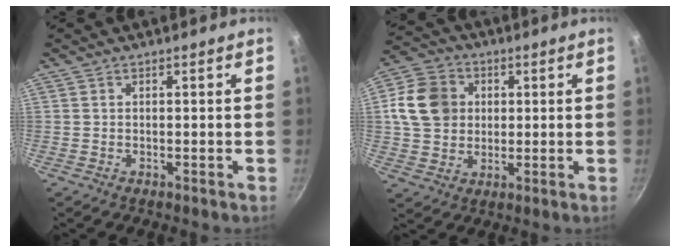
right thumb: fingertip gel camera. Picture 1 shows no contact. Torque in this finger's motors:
{"motor_torque": [1.37, 2.19, 1.25, -0.39, 0.28]}